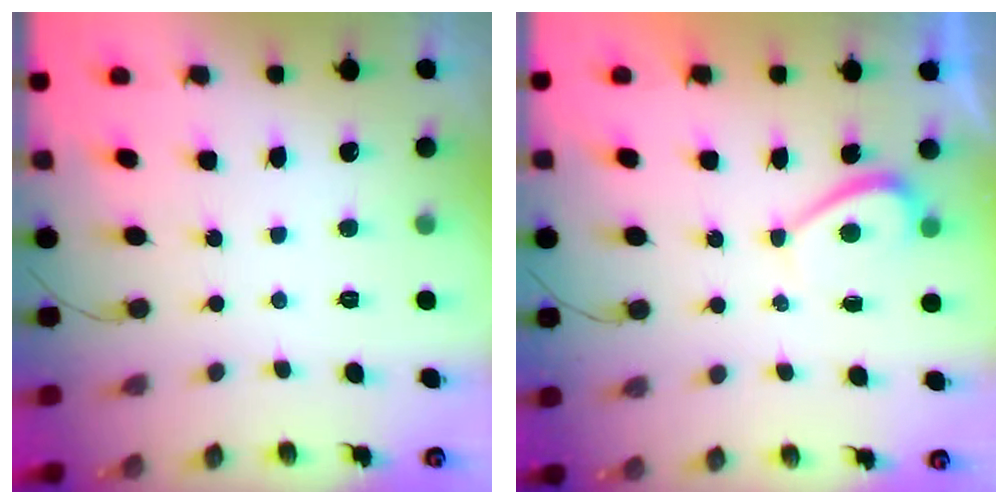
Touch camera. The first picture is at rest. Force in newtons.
{"total": 1.0, "press": 0.9, "slide": 0.6}